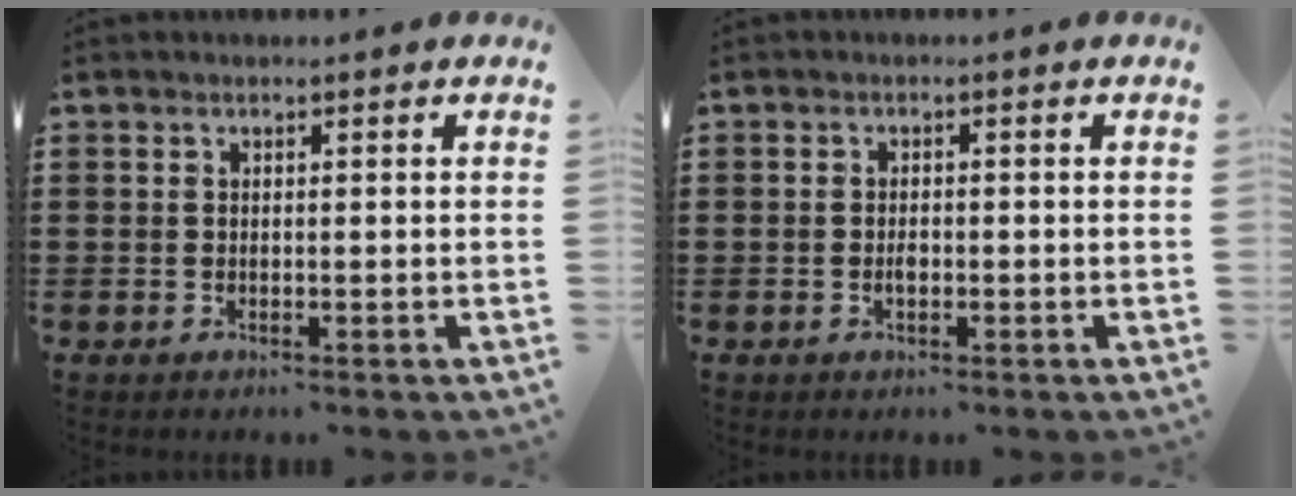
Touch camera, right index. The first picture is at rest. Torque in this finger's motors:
{"motor_torque": [2.14, 0.00, 0.09, 0.04]}